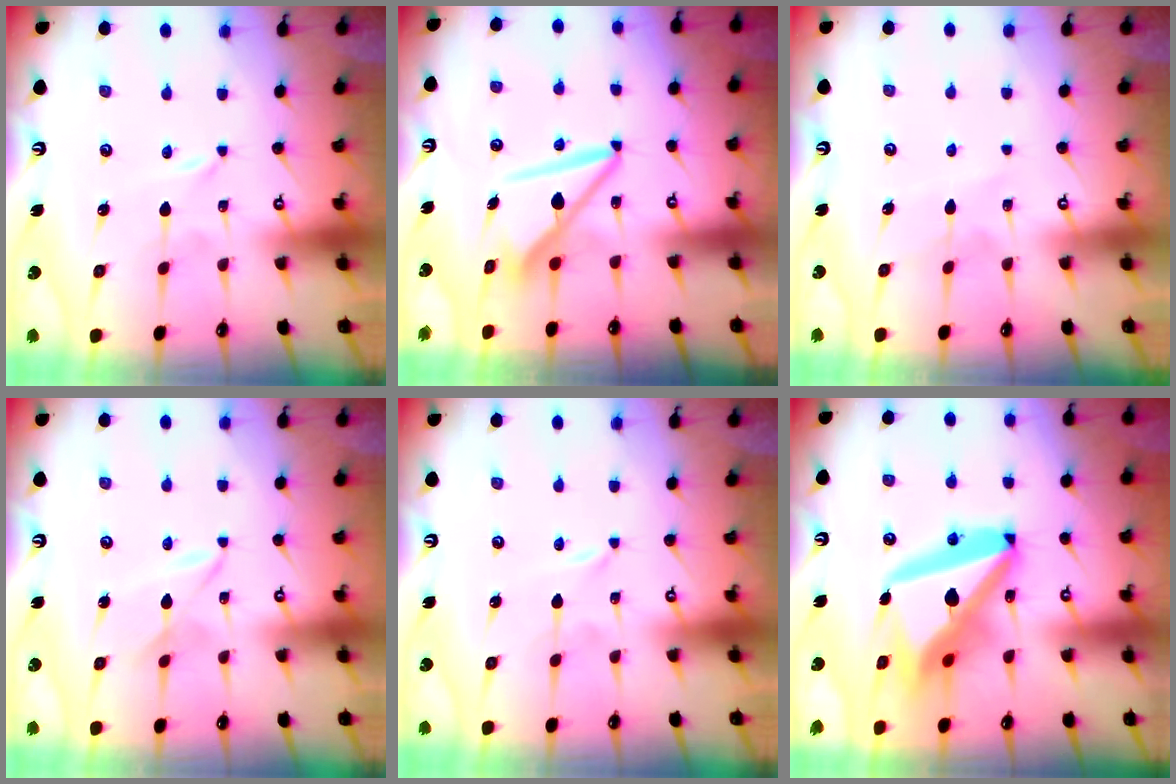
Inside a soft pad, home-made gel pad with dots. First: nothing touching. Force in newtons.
{"total": 8.6, "press": 8.6, "slide": 0.7}
{"total": 5.8, "press": 5.7, "slide": 0.4}
{"total": 2.7, "press": 2.7, "slide": 0.4}
{"total": 0.0}
{"total": 20.9, "press": 20.7, "slide": 2.5}